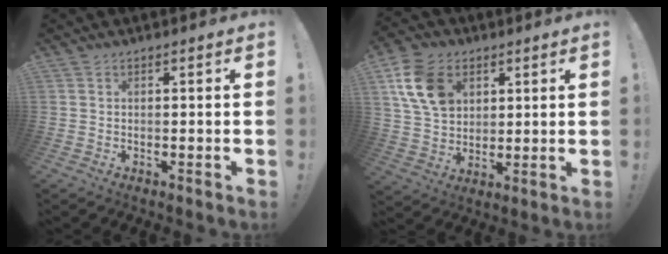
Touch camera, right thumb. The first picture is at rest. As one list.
[{"total": 15.1, "force": [5.9, 11.1, 8.4], "torque": [-0.131, -0.012, 0.119]}]